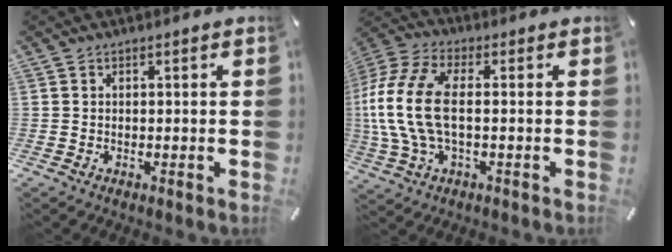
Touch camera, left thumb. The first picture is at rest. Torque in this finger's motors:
{"motor_torque": [0.41, 1.48, 2.43, 0.35, 0.37]}